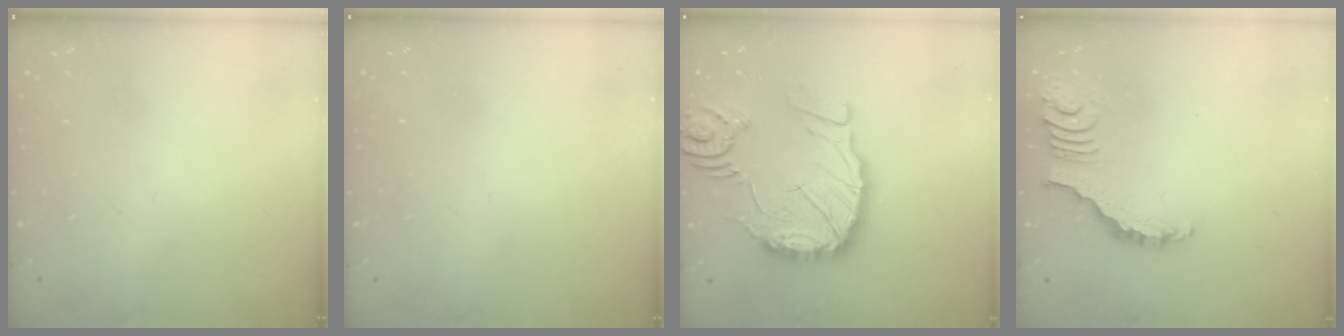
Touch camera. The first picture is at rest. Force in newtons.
{"total": 0.0}
{"total": 17.3, "press": 17.1, "slide": 2.0}
{"total": 3.8, "press": 3.8, "slide": 0.7}